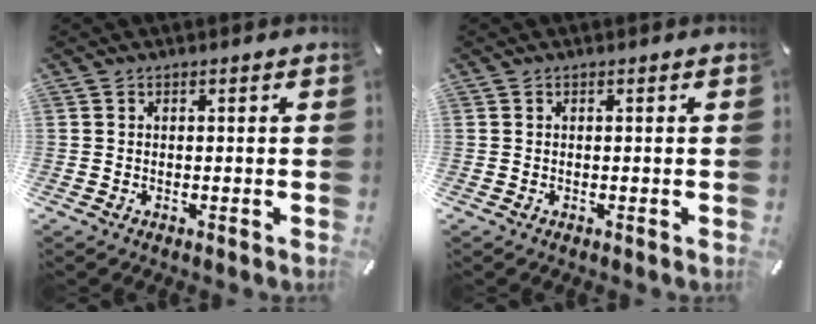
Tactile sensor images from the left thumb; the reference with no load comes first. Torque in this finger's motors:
{"motor_torque": [0.04, -0.05, -0.04, 0.12, 0.00]}